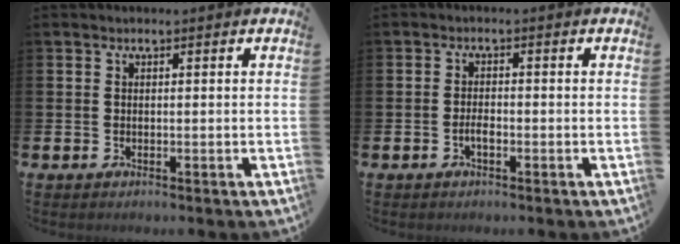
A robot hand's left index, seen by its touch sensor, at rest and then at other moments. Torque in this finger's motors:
{"motor_torque": [0.32, 0.07, 0.03, 0.06]}